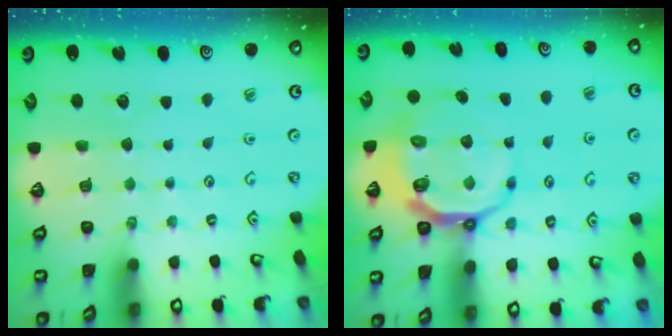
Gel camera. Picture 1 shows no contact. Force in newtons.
{"total": 9.8, "press": 9.2, "slide": 3.5}